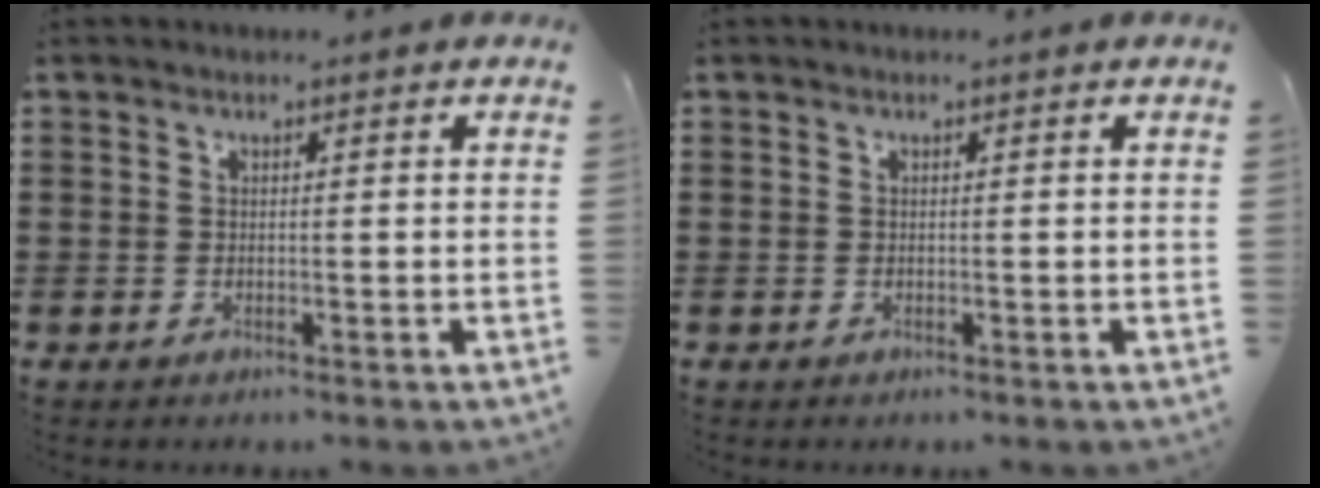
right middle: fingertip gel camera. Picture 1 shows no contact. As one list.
[{"total": 0.0}]